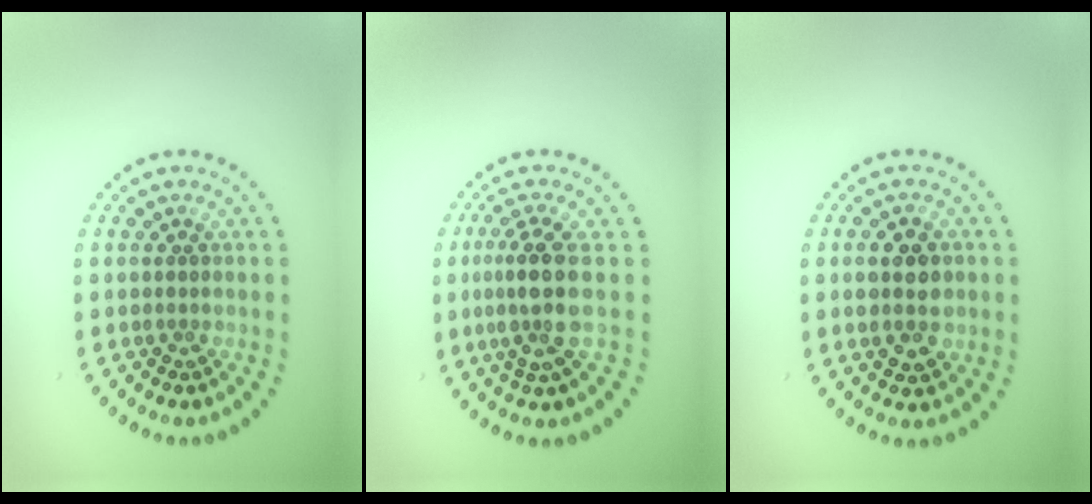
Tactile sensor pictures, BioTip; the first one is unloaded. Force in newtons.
{"total": 3.6, "press": 2.8, "slide": 2.2}
{"total": 3.8, "press": 3.8, "slide": 0.2}